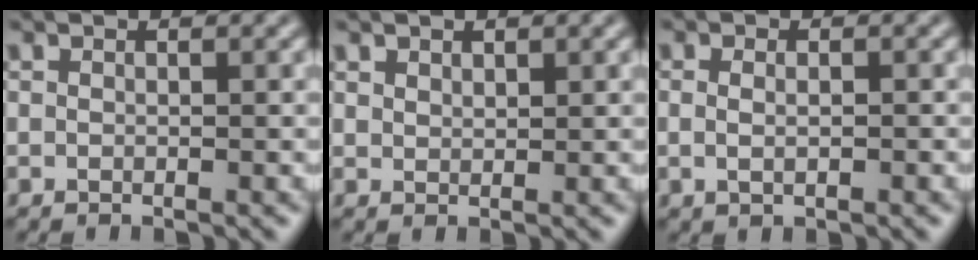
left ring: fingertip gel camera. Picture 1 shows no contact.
{"total": 1.0, "force": [0.9, 0.5, 0.2], "torque": [-0.005, -0.001, 0.018]}
{"total": 1.6, "force": [0.1, 0.8, 1.4], "torque": [-0.023, -0.003, -0.003]}